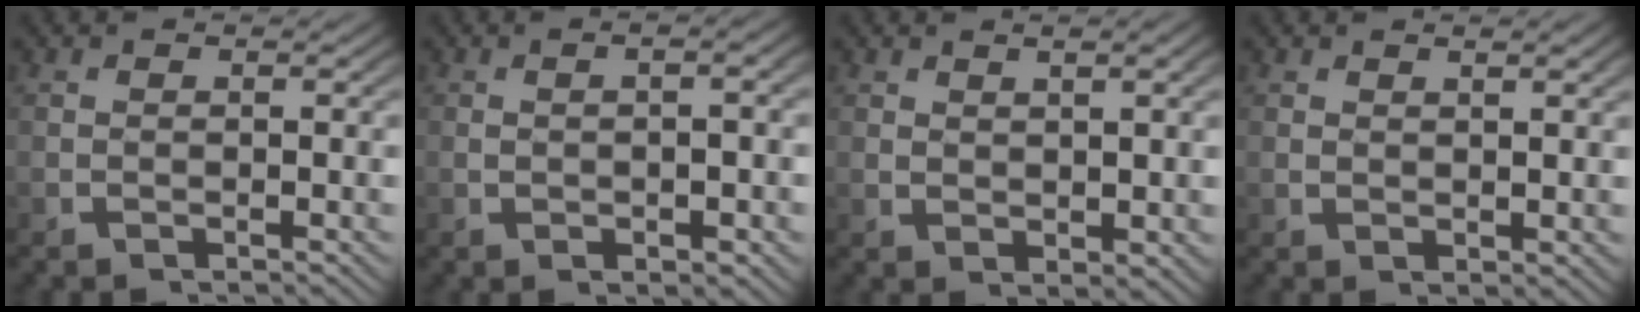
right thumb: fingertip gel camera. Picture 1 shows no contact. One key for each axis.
{"total": 3.1, "fx": 0.0, "fy": 0.9, "fz": 2.9, "tx": -0.042, "ty": 0.005, "tz": 0.005}
{"total": 1.9, "fx": 1.4, "fy": 0.5, "fz": 1.3, "tx": -0.017, "ty": -0.001, "tz": 0.034}
{"total": 1.3, "fx": 1.1, "fy": 0.0, "fz": 0.6, "tx": -0.007, "ty": -0.003, "tz": 0.028}